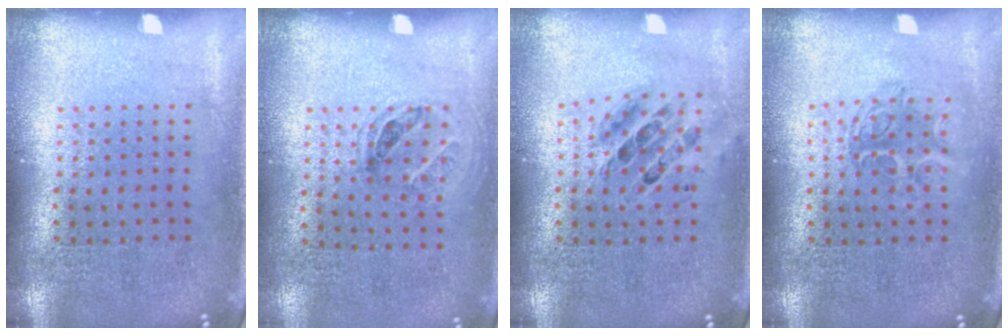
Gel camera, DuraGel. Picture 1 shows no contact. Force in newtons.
{"total": 1.0, "press": 0.8, "slide": 0.6}
{"total": 0.7, "press": 0.7, "slide": 0.2}
{"total": 1.3, "press": 1.1, "slide": 0.7}